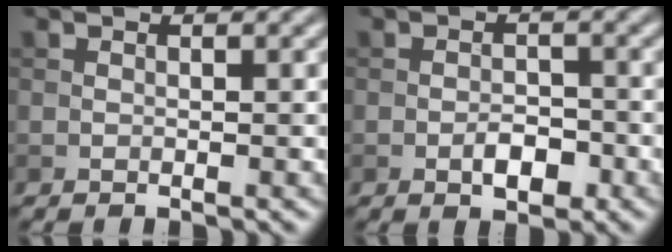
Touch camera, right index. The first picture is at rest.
{"total": 2.6, "force": [-1.1, 1.4, 1.9], "torque": [-0.028, 0.003, -0.019]}